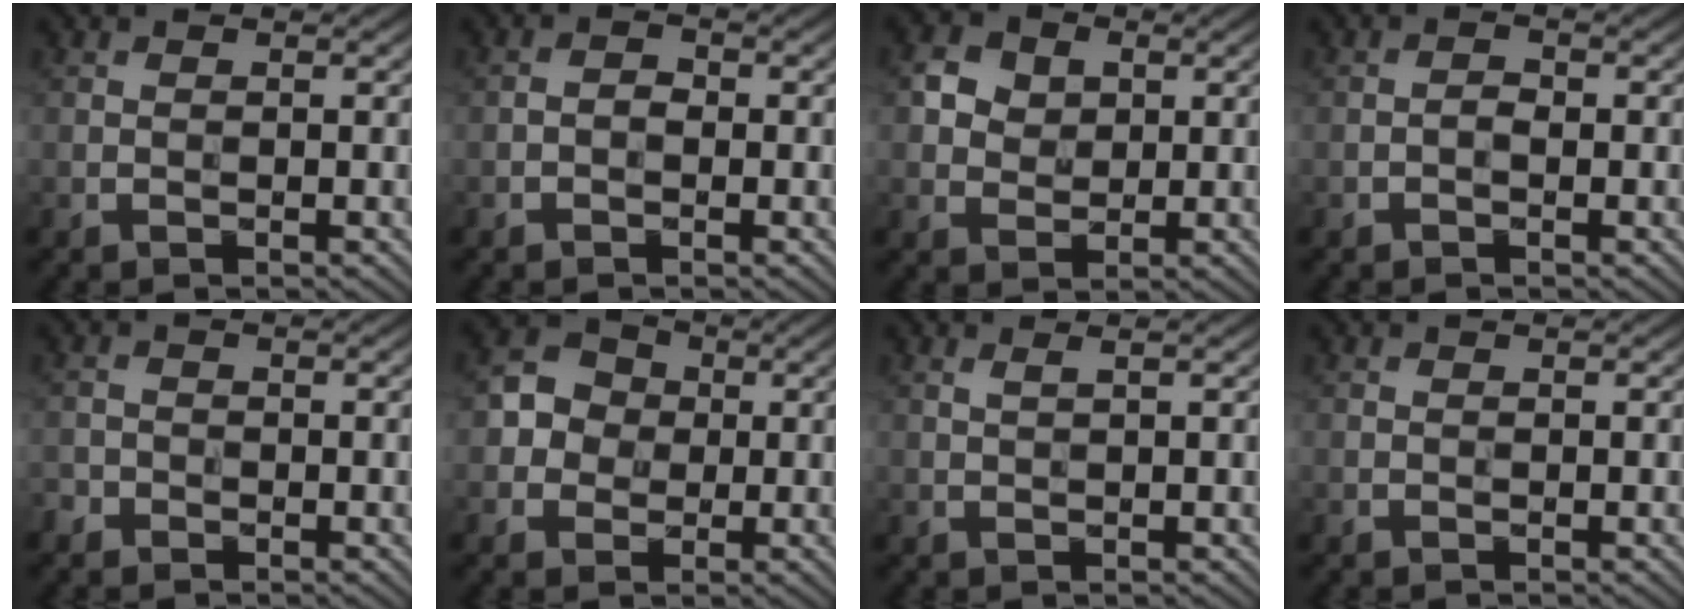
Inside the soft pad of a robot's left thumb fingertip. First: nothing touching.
{"total": 1.4, "force": [-0.5, 0.8, 0.9], "torque": [-0.016, 0.004, -0.013]}
{"total": 4.3, "force": [1.1, 3.6, 2.0], "torque": [-0.045, 0.003, 0.016]}
{"total": 1.1, "force": [-0.5, 0.5, 0.8], "torque": [-0.014, 0.004, -0.012]}
{"total": 1.3, "force": [-1.0, 0.8, 0.1], "torque": [0.000, 0.000, -0.025]}
{"total": 4.4, "force": [0.0, 4.1, 1.7], "torque": [-0.032, 0.012, -0.012]}
{"total": 1.0, "force": [0.6, 0.1, 0.8], "torque": [-0.019, 0.007, 0.010]}
{"total": 0.0}